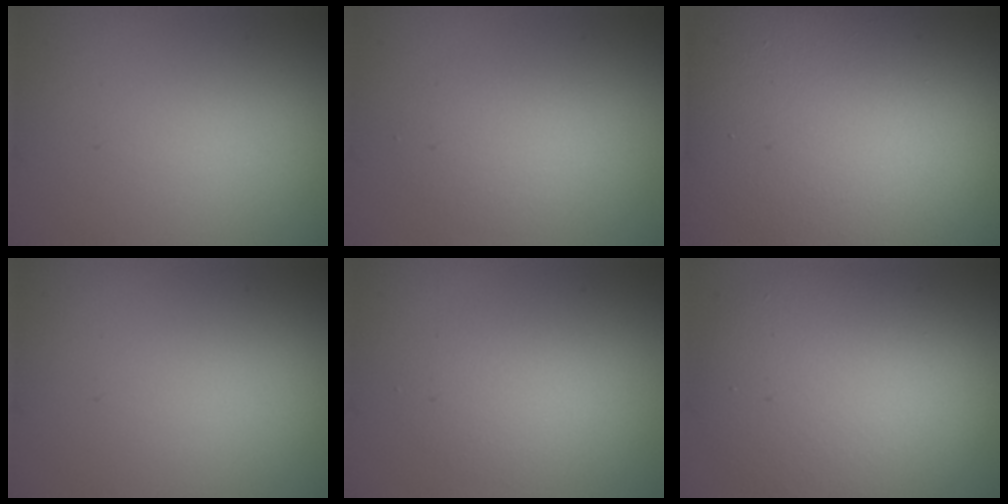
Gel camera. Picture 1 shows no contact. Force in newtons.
{"total": 2.1, "press": 2.0, "slide": 0.1}
{"total": 23.6, "press": 23.6, "slide": 1.3}
{"total": 0.0}
{"total": 2.2, "press": 2.2, "slide": 0.2}
{"total": 8.8, "press": 8.8, "slide": 0.9}